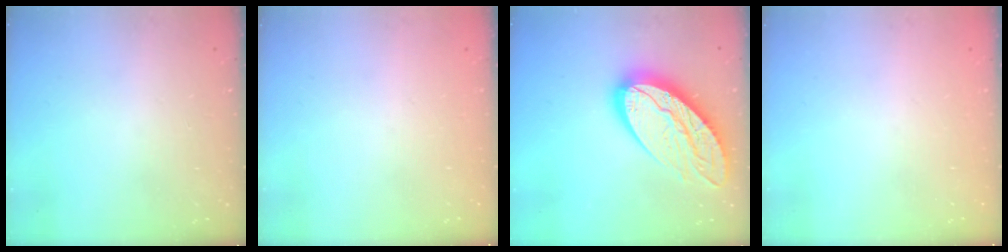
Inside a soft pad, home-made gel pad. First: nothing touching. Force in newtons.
{"total": 0.0}
{"total": 20.3, "press": 20.2, "slide": 1.6}
{"total": 0.0}